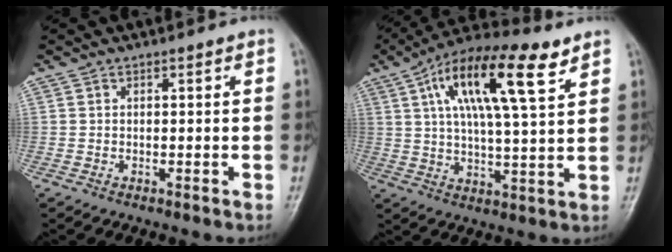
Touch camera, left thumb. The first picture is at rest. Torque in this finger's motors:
{"motor_torque": [1.35, 1.09, 2.22, -0.55, 0.56]}